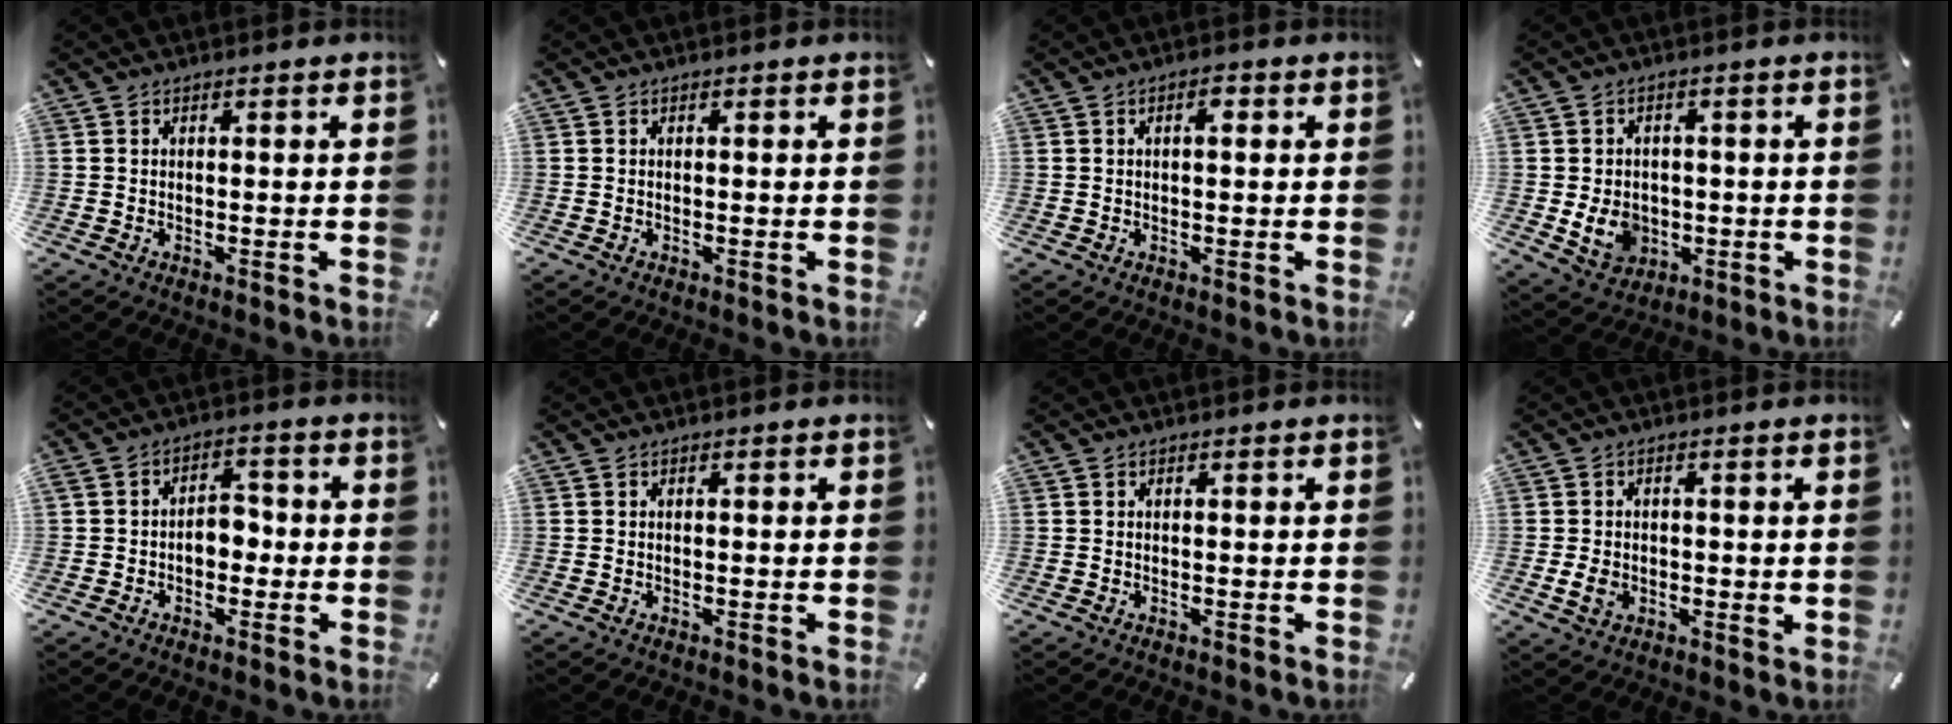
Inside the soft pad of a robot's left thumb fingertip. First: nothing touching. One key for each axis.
{"total": 0.0}
{"total": 2.4, "fx": 0.6, "fy": 1.0, "fz": 2.2, "tx": -0.036, "ty": 0.004, "tz": 0.006}
{"total": 7.9, "fx": -1.2, "fy": 6.7, "fz": 4.1, "tx": -0.083, "ty": 0.009, "tz": -0.020}
{"total": 5.2, "fx": -1.3, "fy": 3.7, "fz": 3.4, "tx": -0.060, "ty": 0.015, "tz": -0.025}
{"total": 0.0}
{"total": 0.0}
{"total": 3.8, "fx": -0.4, "fy": 2.8, "fz": 2.5, "tx": -0.050, "ty": -0.004, "tz": -0.012}